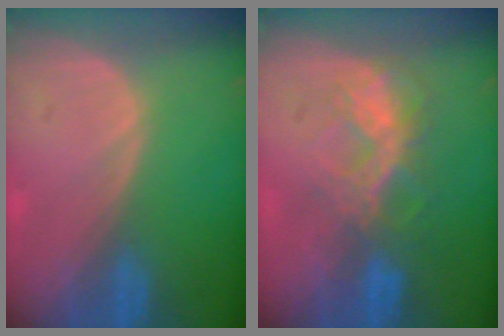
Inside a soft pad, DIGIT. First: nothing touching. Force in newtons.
{"total": 6.5, "press": 6.5, "slide": 0.3}